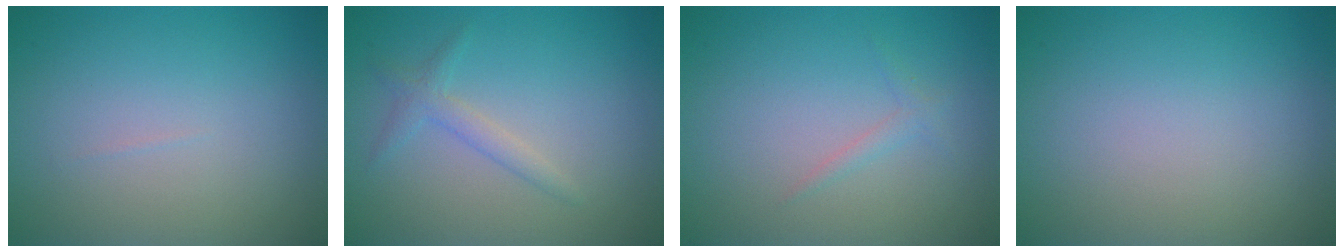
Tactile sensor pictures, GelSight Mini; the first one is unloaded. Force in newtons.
{"total": 1.6, "press": 1.6, "slide": 0.0}
{"total": 0.9, "press": 0.9, "slide": 0.0}
{"total": 0.0}